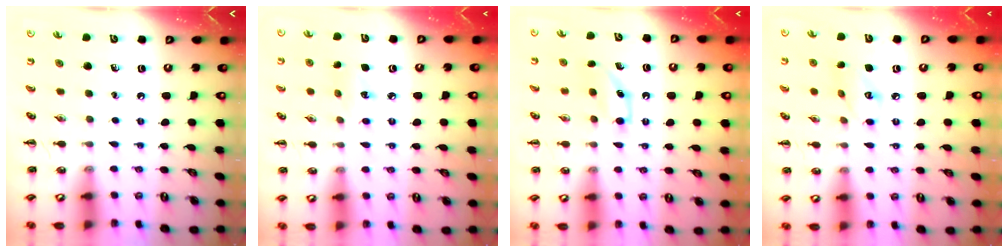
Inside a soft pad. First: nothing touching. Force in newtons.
{"total": 5.1, "press": 5.0, "slide": 1.0}
{"total": 6.5, "press": 6.3, "slide": 1.8}
{"total": 5.9, "press": 5.8, "slide": 0.8}